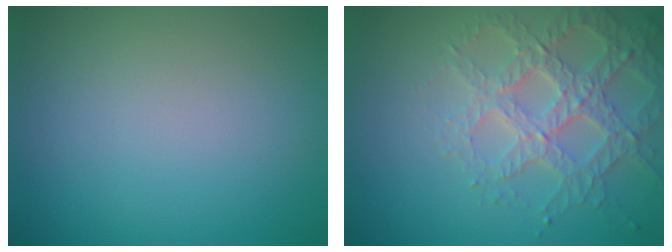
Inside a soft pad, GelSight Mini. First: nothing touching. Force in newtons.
{"total": 4.0, "press": 3.8, "slide": 1.0}